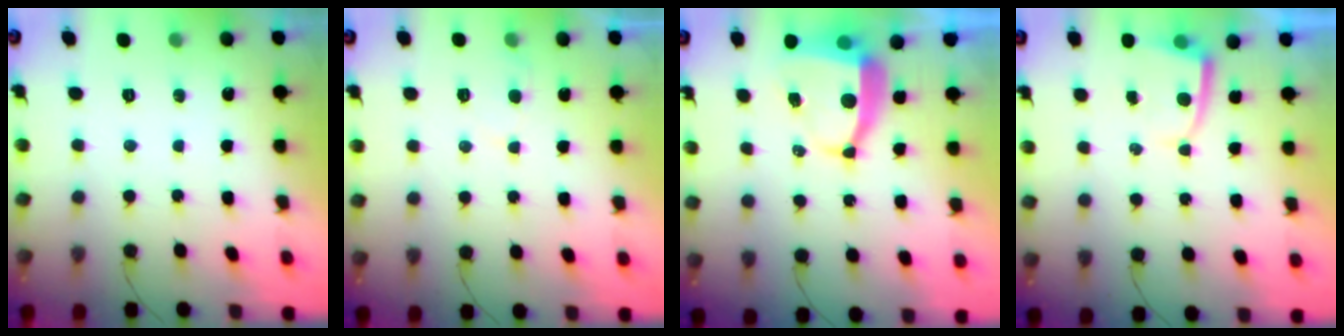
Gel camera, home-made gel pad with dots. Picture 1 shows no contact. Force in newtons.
{"total": 3.0, "press": 3.0, "slide": 0.3}
{"total": 8.6, "press": 8.5, "slide": 1.1}
{"total": 2.6, "press": 2.6, "slide": 0.3}